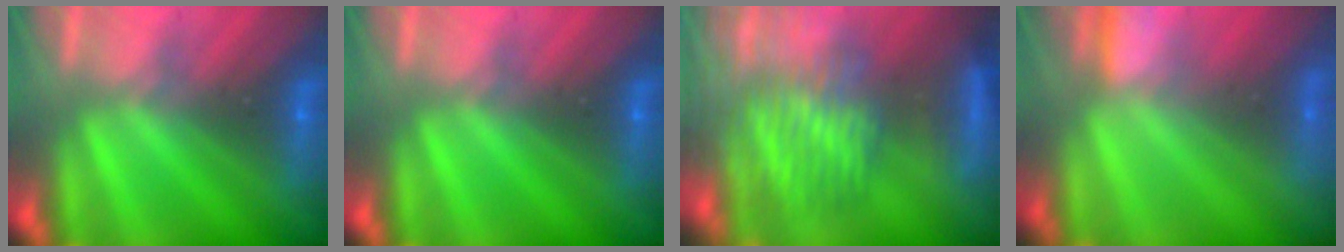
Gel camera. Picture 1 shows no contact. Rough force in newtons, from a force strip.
{"total": 0.0}
{"total": 6.2}
{"total": 2.9}